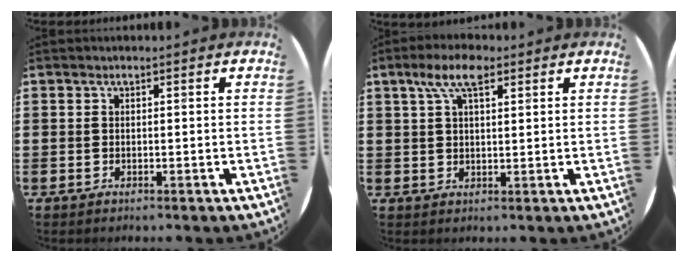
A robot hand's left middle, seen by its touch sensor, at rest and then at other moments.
{"total": 5.8, "force": [3.5, 2.2, 4.0], "torque": [-0.080, 0.006, 0.059]}